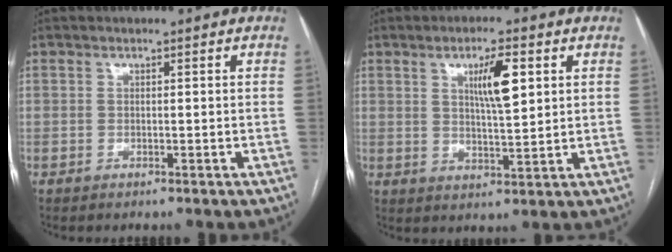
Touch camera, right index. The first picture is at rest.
{"total": 6.7, "force": [2.5, 1.1, 6.1], "torque": [-0.106, 0.001, 0.043]}